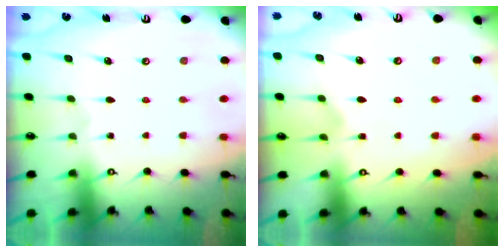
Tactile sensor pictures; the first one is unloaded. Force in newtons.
{"total": 0.7, "press": 0.0, "slide": 0.7}